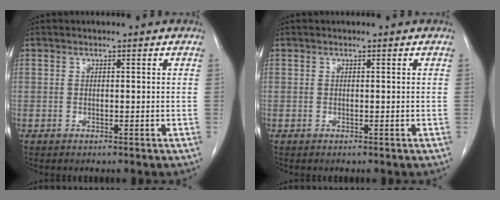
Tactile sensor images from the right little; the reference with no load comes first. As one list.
[{"total": 0.0}]